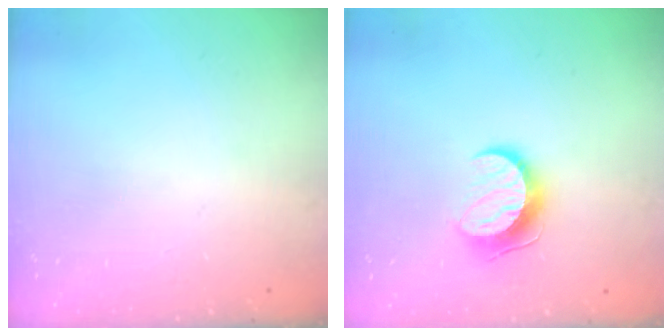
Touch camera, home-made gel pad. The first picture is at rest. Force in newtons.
{"total": 9.8, "press": 9.8, "slide": 0.1}